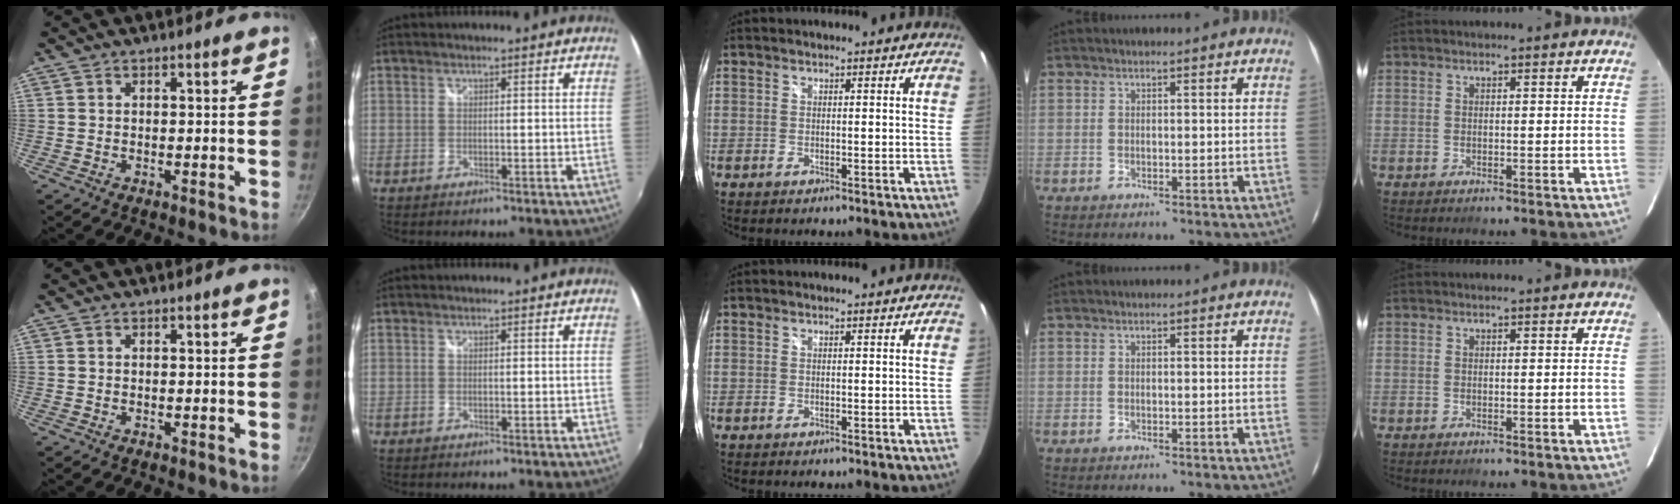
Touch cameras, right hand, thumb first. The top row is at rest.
{}